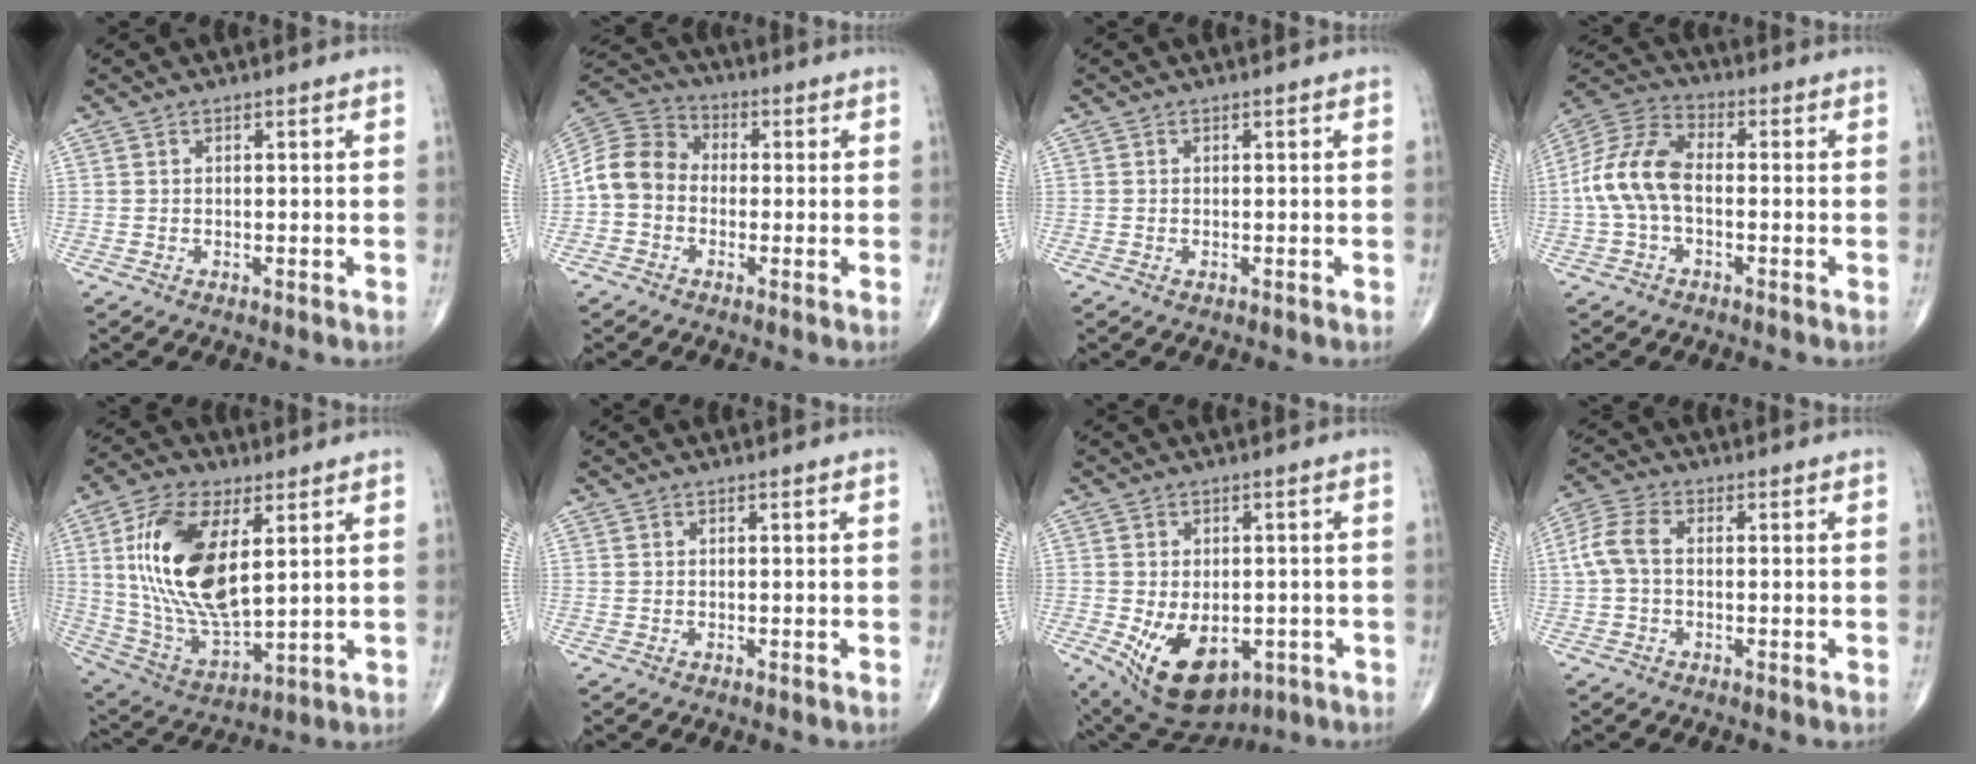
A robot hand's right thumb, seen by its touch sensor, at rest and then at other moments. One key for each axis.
{"total": 9.4, "fx": -1.3, "fy": 7.8, "fz": 5.0, "tx": -0.086, "ty": 0.033, "tz": -0.041}
{"total": 0.0}
{"total": 11.7, "fx": -1.1, "fy": 6.9, "fz": 9.4, "tx": -0.198, "ty": 0.034, "tz": -0.029}
{"total": 20.0, "fx": 4.8, "fy": 9.5, "fz": 16.9, "tx": -0.328, "ty": -0.020, "tz": 0.097}
{"total": 0.0}
{"total": 13.8, "fx": -4.5, "fy": 8.6, "fz": 9.8, "tx": -0.146, "ty": -0.005, "tz": -0.047}
{"total": 5.8, "fx": 0.0, "fy": 3.7, "fz": 4.5, "tx": -0.104, "ty": 0.018, "tz": -0.007}